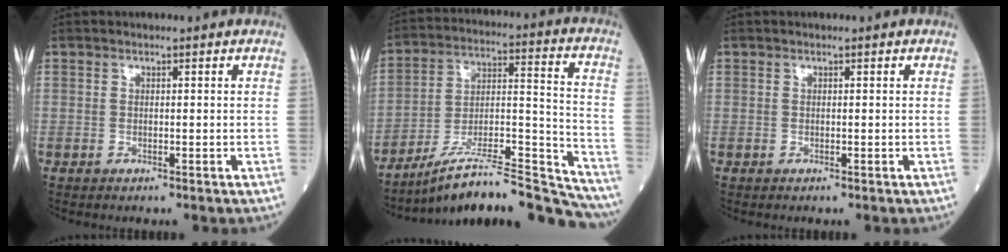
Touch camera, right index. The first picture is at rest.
{"total": 21.1, "force": [-19.3, 1.2, 8.4], "torque": [-0.101, 0.027, -0.311]}
{"total": 0.0}